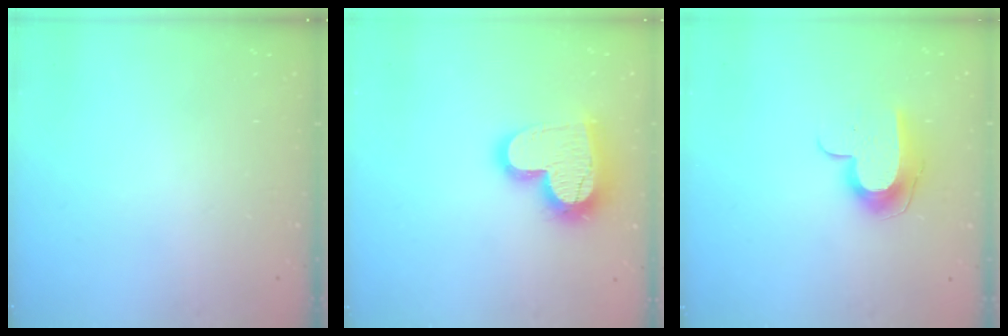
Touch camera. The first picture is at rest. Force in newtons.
{"total": 18.4, "press": 18.4, "slide": 1.4}
{"total": 10.1, "press": 10.0, "slide": 1.0}